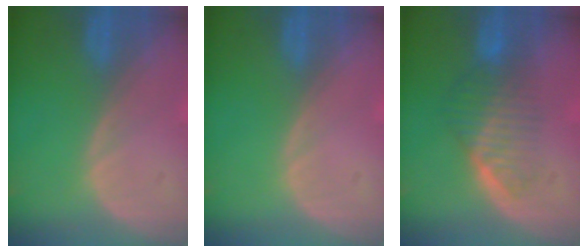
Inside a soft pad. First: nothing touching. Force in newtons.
{"total": 0.0}
{"total": 6.5, "press": 5.7, "slide": 3.1}